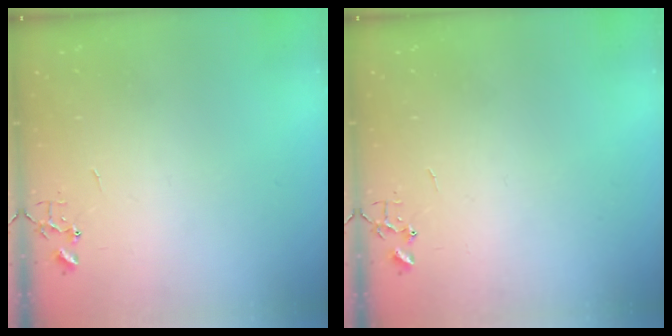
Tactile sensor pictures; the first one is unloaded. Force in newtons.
{"total": 0.0}